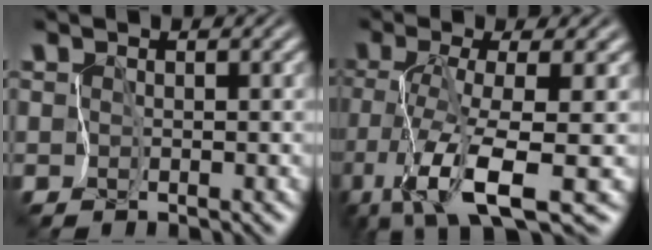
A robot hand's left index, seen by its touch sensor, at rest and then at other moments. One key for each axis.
{"total": 8.0, "fx": -3.6, "fy": 1.0, "fz": 7.0, "tx": -0.143, "ty": -0.009, "tz": -0.067}